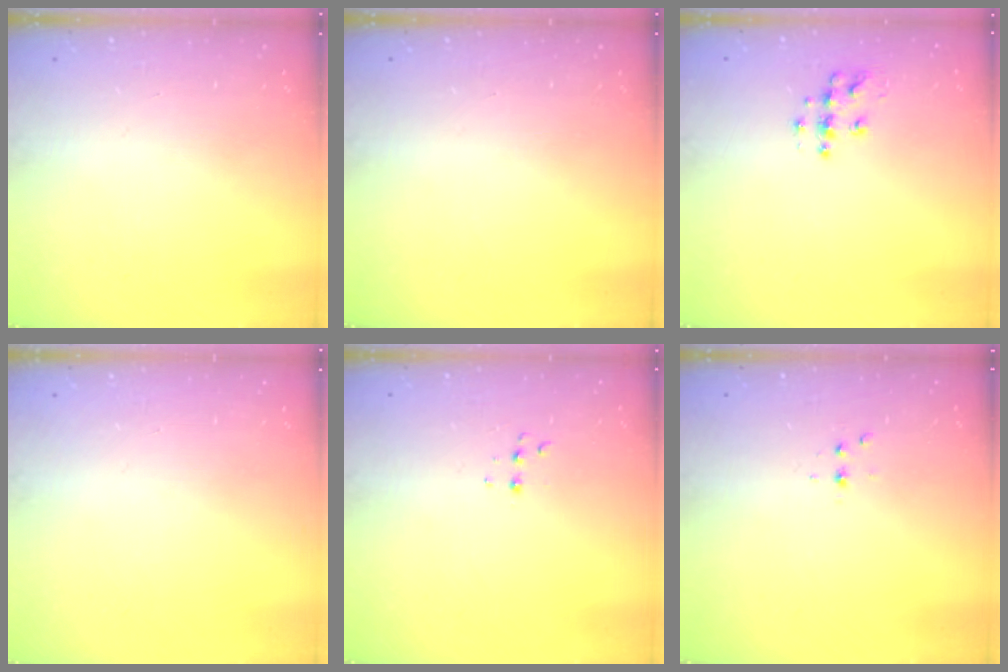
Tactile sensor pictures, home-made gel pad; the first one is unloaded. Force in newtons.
{"total": 0.0}
{"total": 8.7, "press": 8.7, "slide": 0.5}
{"total": 0.0}
{"total": 4.7, "press": 4.6, "slide": 0.8}
{"total": 2.3, "press": 2.3, "slide": 0.3}